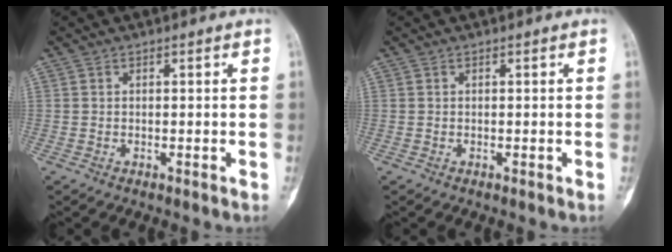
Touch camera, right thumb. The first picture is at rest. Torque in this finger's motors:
{"motor_torque": [0.00, 0.00, 0.04, -0.02, 0.03]}